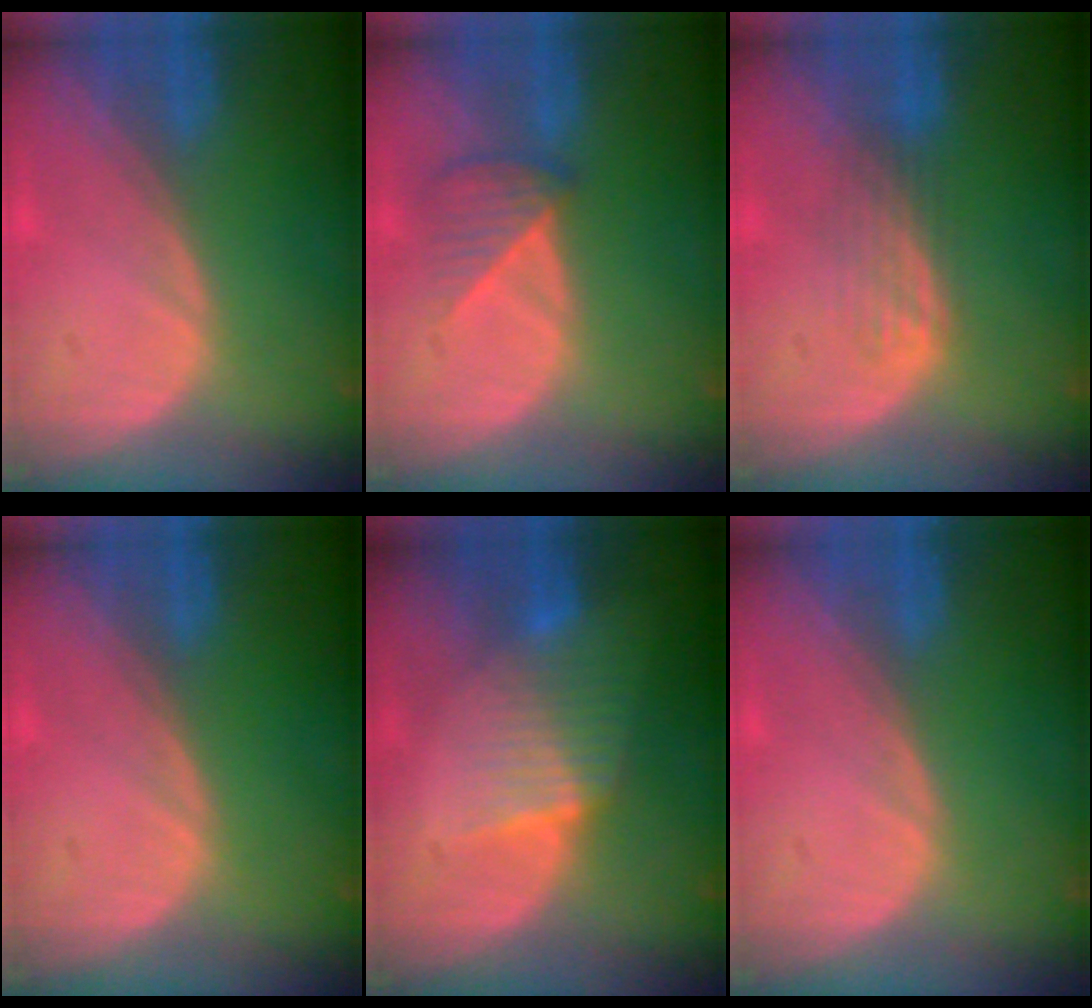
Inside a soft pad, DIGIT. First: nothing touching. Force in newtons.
{"total": 3.5, "press": 3.5, "slide": 0.4}
{"total": 3.4, "press": 3.0, "slide": 1.6}
{"total": 0.0}
{"total": 6.5, "press": 5.7, "slide": 3.2}
{"total": 0.0}